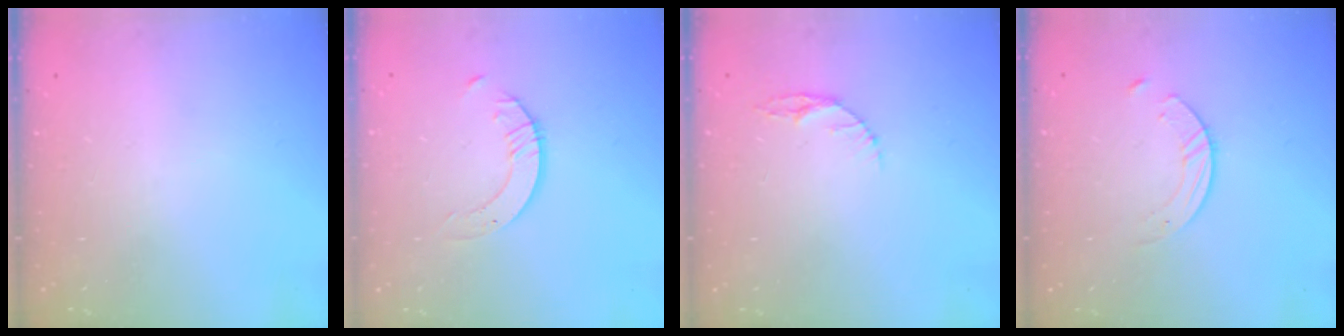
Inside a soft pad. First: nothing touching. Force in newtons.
{"total": 2.1, "press": 2.1, "slide": 0.2}
{"total": 4.7, "press": 4.7, "slide": 0.6}
{"total": 1.4, "press": 1.4, "slide": 0.2}